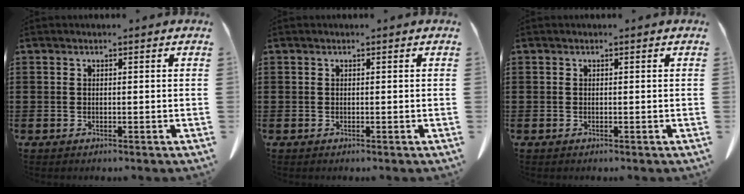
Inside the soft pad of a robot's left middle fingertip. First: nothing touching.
{"total": 0.0}
{"total": 0.0}